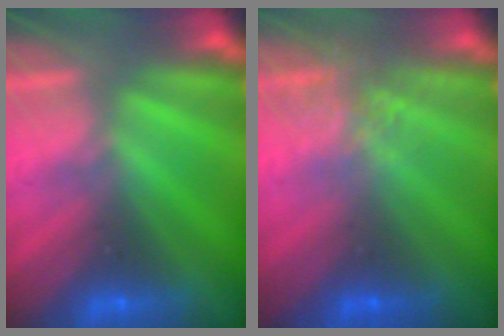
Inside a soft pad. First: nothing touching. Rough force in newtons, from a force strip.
{"total": 2.7}